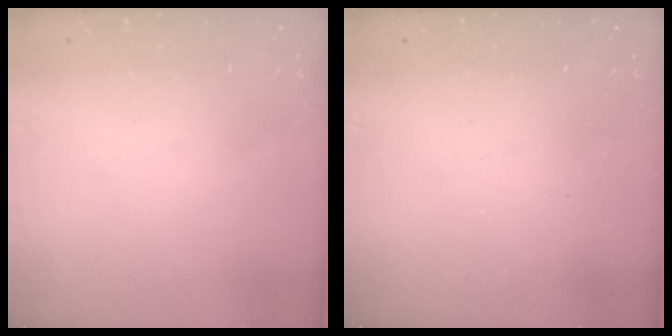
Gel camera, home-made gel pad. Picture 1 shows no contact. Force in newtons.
{"total": 0.0}